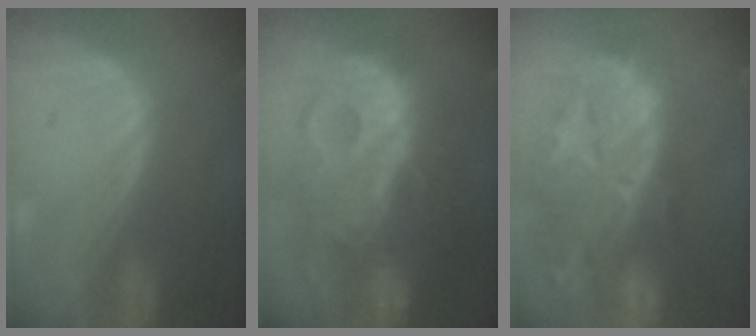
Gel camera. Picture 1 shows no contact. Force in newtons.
{"total": 13.6, "press": 13.6, "slide": 1.1}
{"total": 14.3, "press": 11.9, "slide": 8.0}